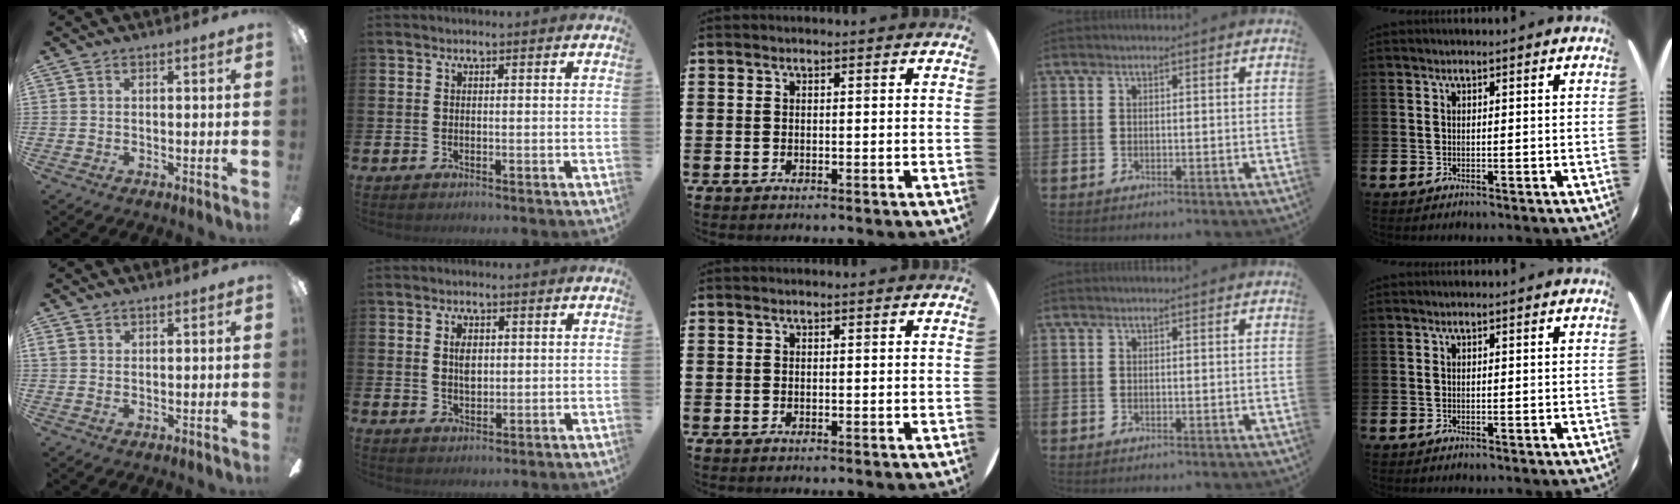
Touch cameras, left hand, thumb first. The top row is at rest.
{"thumb": {"total": 0.9, "force": [0.7, 0.3, 0.4], "torque": [-0.008, -0.001, 0.013]}, "index": {"total": 2.6, "force": [0.9, 1.7, 1.8], "torque": [-0.023, 0.000, 0.011]}}